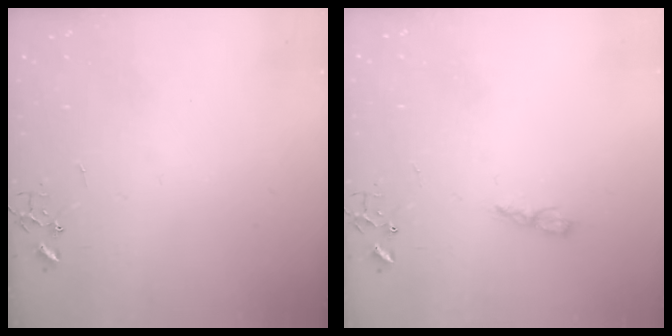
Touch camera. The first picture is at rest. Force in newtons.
{"total": 5.0, "press": 5.0, "slide": 0.6}